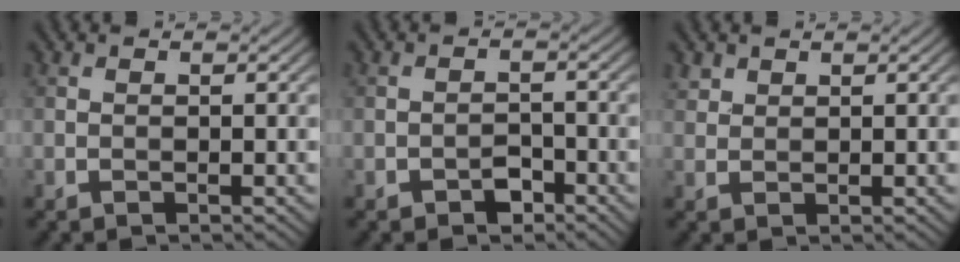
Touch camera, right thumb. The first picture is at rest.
{"total": 2.4, "force": [-1.5, 1.3, 1.2], "torque": [-0.017, 0.004, -0.030]}
{"total": 1.5, "force": [1.1, 0.9, 0.3], "torque": [-0.008, 0.002, 0.026]}